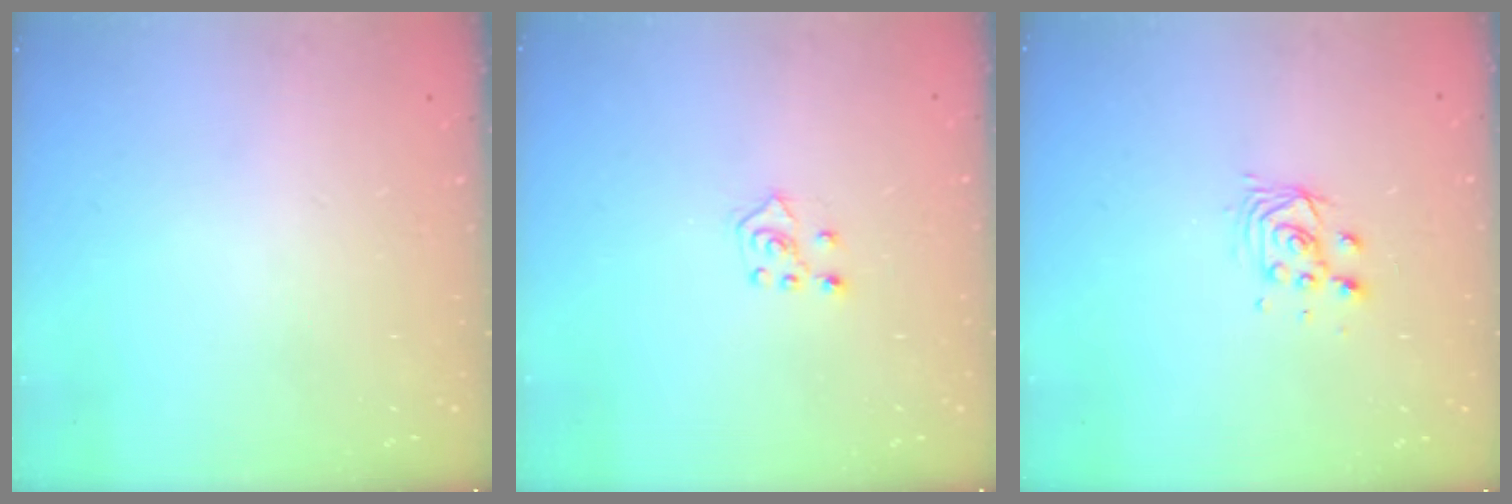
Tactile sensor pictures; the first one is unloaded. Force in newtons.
{"total": 5.0, "press": 4.9, "slide": 0.8}
{"total": 5.0, "press": 5.0, "slide": 0.3}